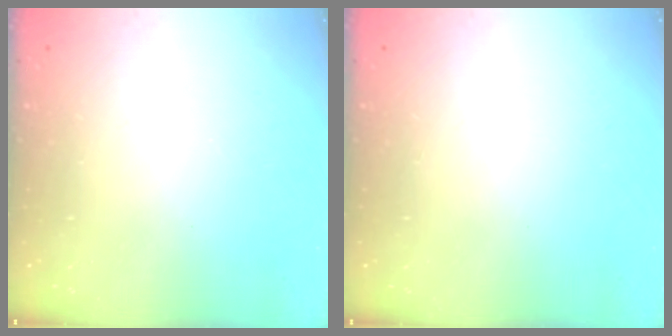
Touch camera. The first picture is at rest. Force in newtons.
{"total": 0.0}